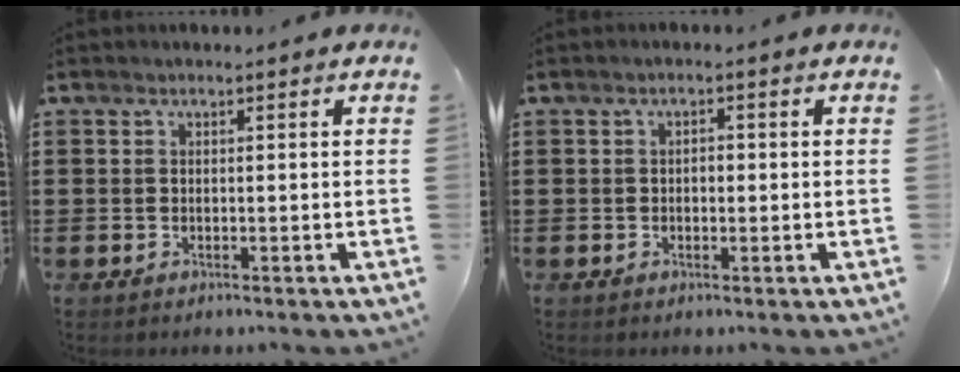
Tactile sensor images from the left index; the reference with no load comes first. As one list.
[{"total": 1.3, "force": [-0.1, 0.7, 1.2], "torque": [-0.022, 0.004, -0.003]}]